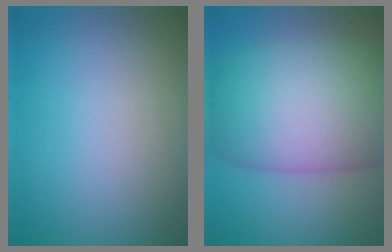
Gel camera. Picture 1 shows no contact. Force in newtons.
{"total": 11.4, "press": 11.4, "slide": 0.6}